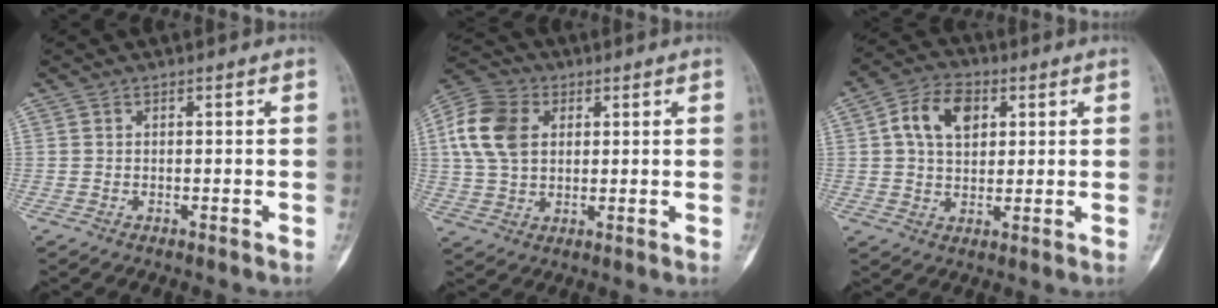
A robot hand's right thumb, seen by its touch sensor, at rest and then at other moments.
{"total": 11.9, "force": [2.7, 8.6, 7.8], "torque": [-0.143, 0.011, 0.046]}
{"total": 9.6, "force": [2.6, 6.4, 6.6], "torque": [-0.104, 0.006, 0.042]}